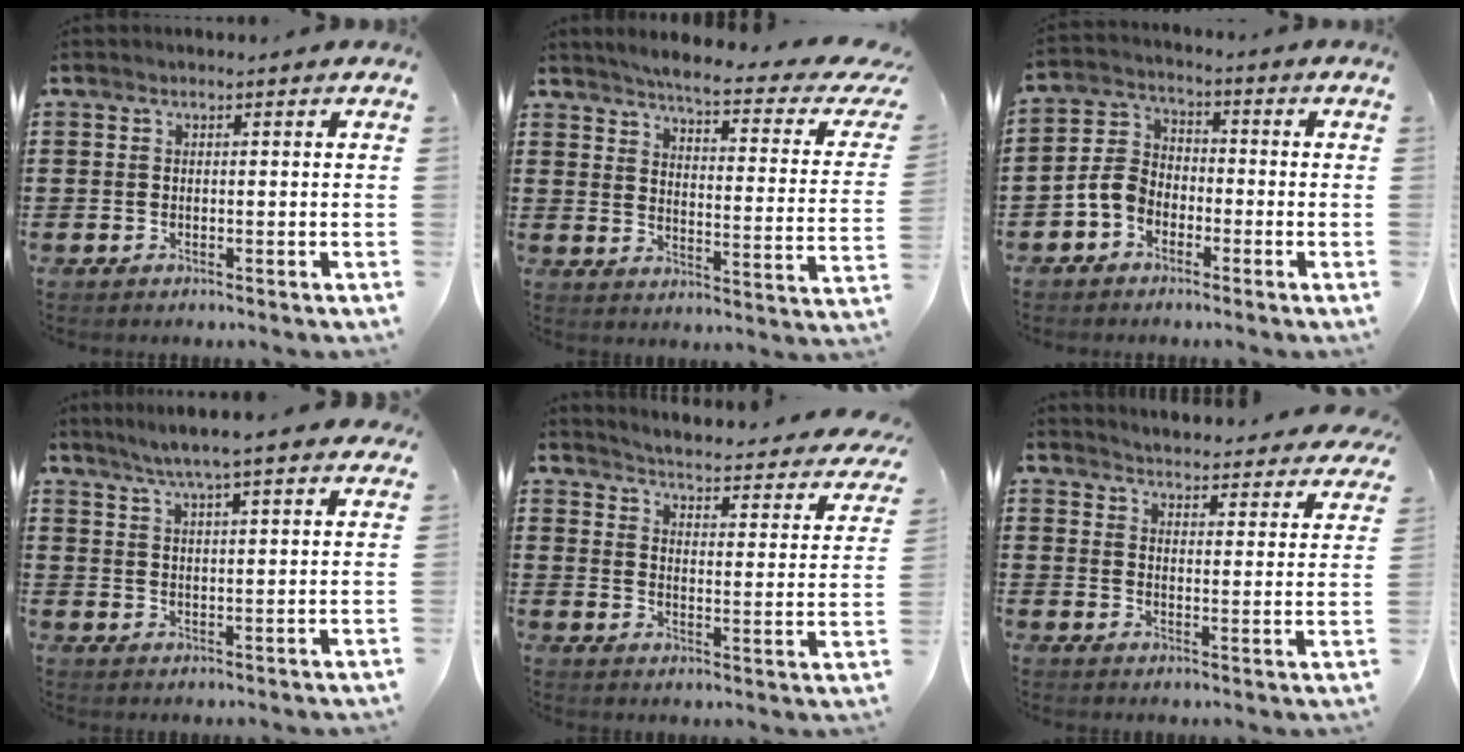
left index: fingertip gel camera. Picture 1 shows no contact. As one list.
[{"total": 4.8, "force": [3.9, -0.5, 2.7], "torque": [-0.066, -0.035, 0.056]}, {"total": 5.2, "force": [-2.9, 3.4, 2.5], "torque": [-0.075, 0.004, -0.067]}, {"total": 5.7, "force": [5.0, -0.2, 2.8], "torque": [-0.069, -0.016, 0.087]}, {"total": 3.0, "force": [2.8, -0.4, 1.1], "torque": [-0.041, -0.032, 0.036]}, {"total": 4.0, "force": [3.9, -0.6, 0.2], "torque": [-0.018, -0.040, 0.062]}]